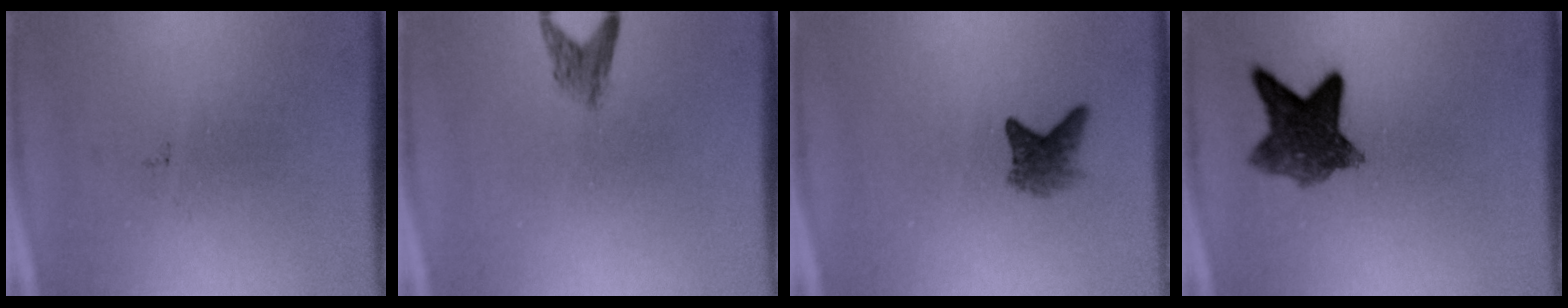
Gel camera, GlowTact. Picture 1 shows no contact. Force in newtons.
{"total": 2.0}
{"total": 2.7}
{"total": 8.2}